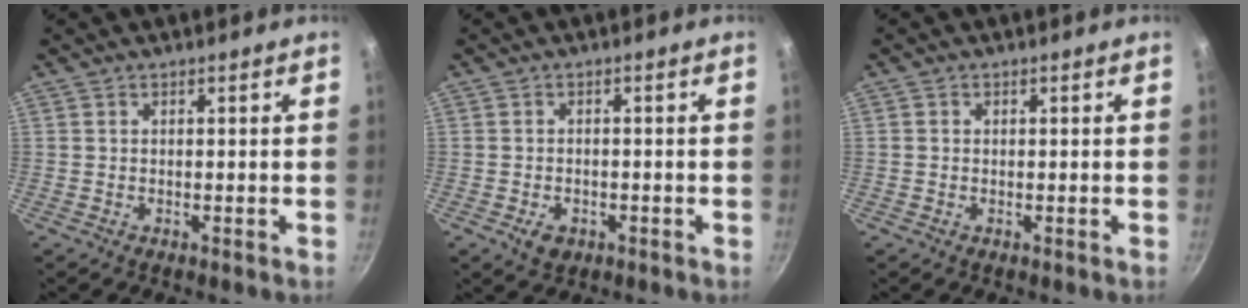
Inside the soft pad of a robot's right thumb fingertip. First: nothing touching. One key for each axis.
{"total": 3.5, "fx": -1.4, "fy": 2.5, "fz": 2.0, "tx": -0.033, "ty": 0.009, "tz": -0.017}
{"total": 0.6, "fx": 0.0, "fy": 0.6, "fz": 0.1, "tx": 0.001, "ty": 0.002, "tz": -0.001}